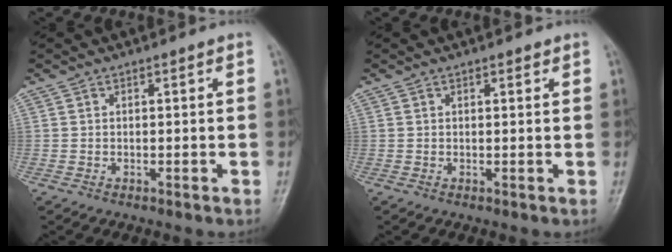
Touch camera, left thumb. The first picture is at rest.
{"total": 0.9, "force": [0.6, 0.4, 0.5], "torque": [-0.006, -0.002, 0.006]}